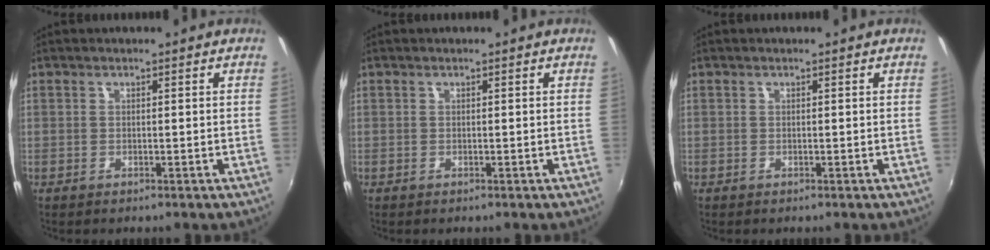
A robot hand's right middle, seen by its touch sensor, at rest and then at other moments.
{"total": 0.0}
{"total": 0.0}